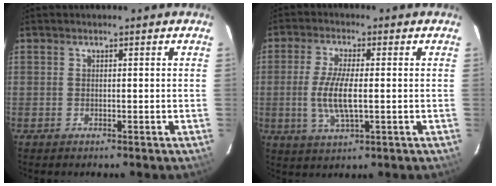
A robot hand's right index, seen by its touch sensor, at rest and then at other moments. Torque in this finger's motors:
{"motor_torque": [1.37, -0.49, 0.83, 0.19]}